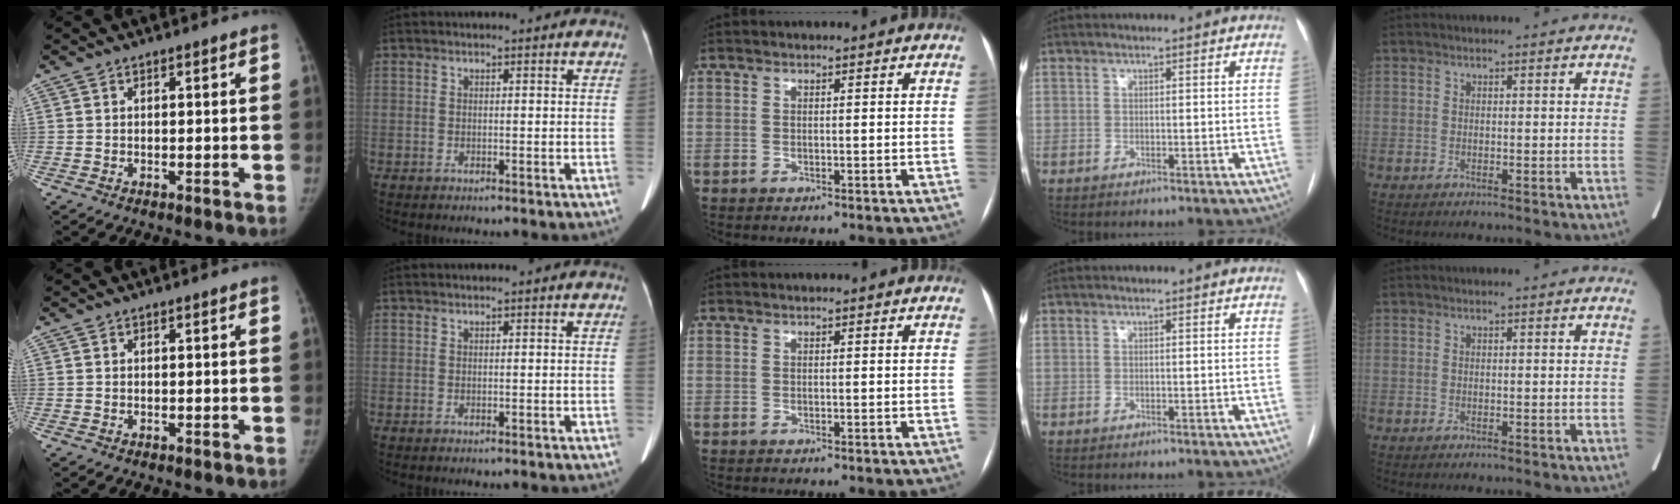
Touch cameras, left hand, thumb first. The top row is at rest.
{}